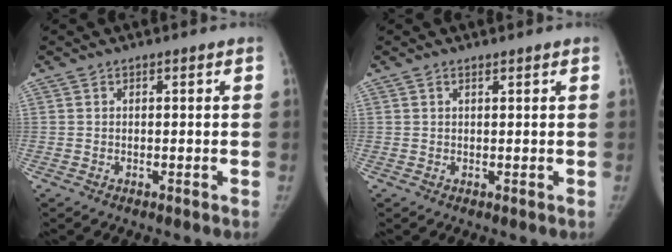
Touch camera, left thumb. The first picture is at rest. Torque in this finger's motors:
{"motor_torque": [-0.38, 0.19, -0.35, 0.26, 0.03]}